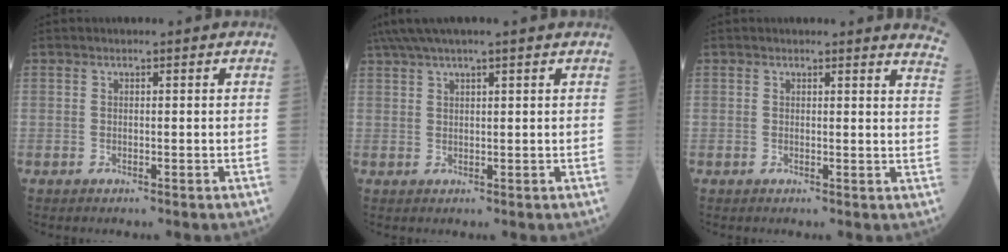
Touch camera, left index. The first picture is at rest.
{"total": 7.7, "force": [6.0, 0.1, 4.8], "torque": [-0.086, 0.049, 0.100]}
{"total": 5.8, "force": [5.7, 0.1, 0.9], "torque": [0.002, -0.047, 0.027]}